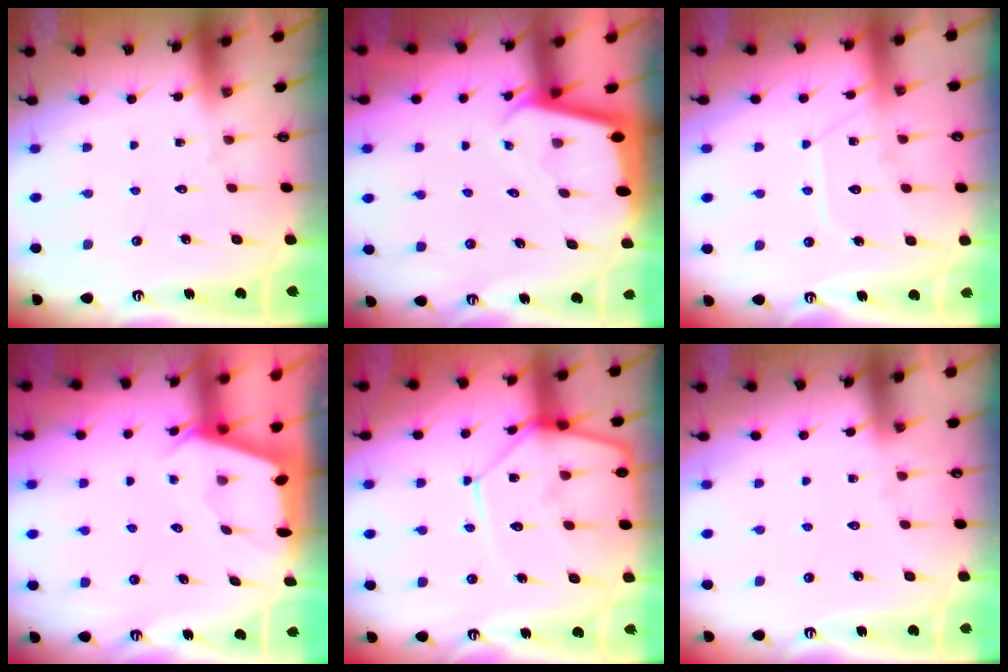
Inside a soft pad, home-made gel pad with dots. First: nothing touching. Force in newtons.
{"total": 1.9, "press": 1.9, "slide": 0.1}
{"total": 9.6, "press": 9.5, "slide": 0.9}
{"total": 2.1, "press": 2.1, "slide": 0.3}
{"total": 12.7, "press": 12.7, "slide": 1.2}
{"total": 4.7, "press": 4.6, "slide": 0.5}